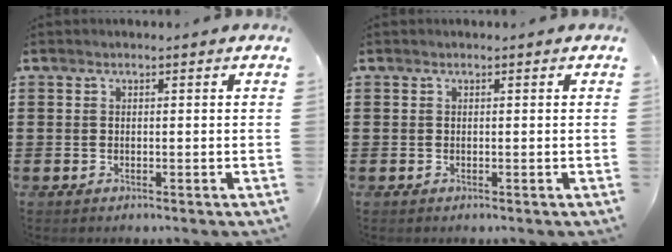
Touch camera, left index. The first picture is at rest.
{"total": 0.0}